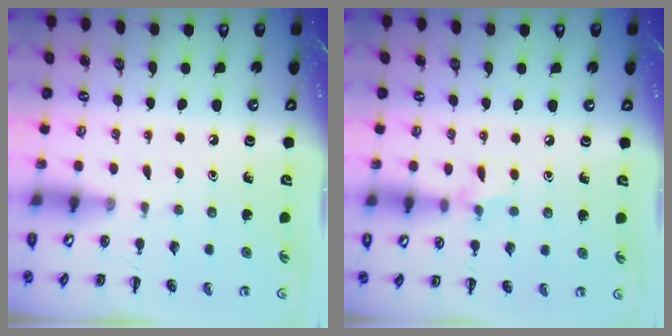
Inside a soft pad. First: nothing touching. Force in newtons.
{"total": 5.6, "press": 5.2, "slide": 1.8}